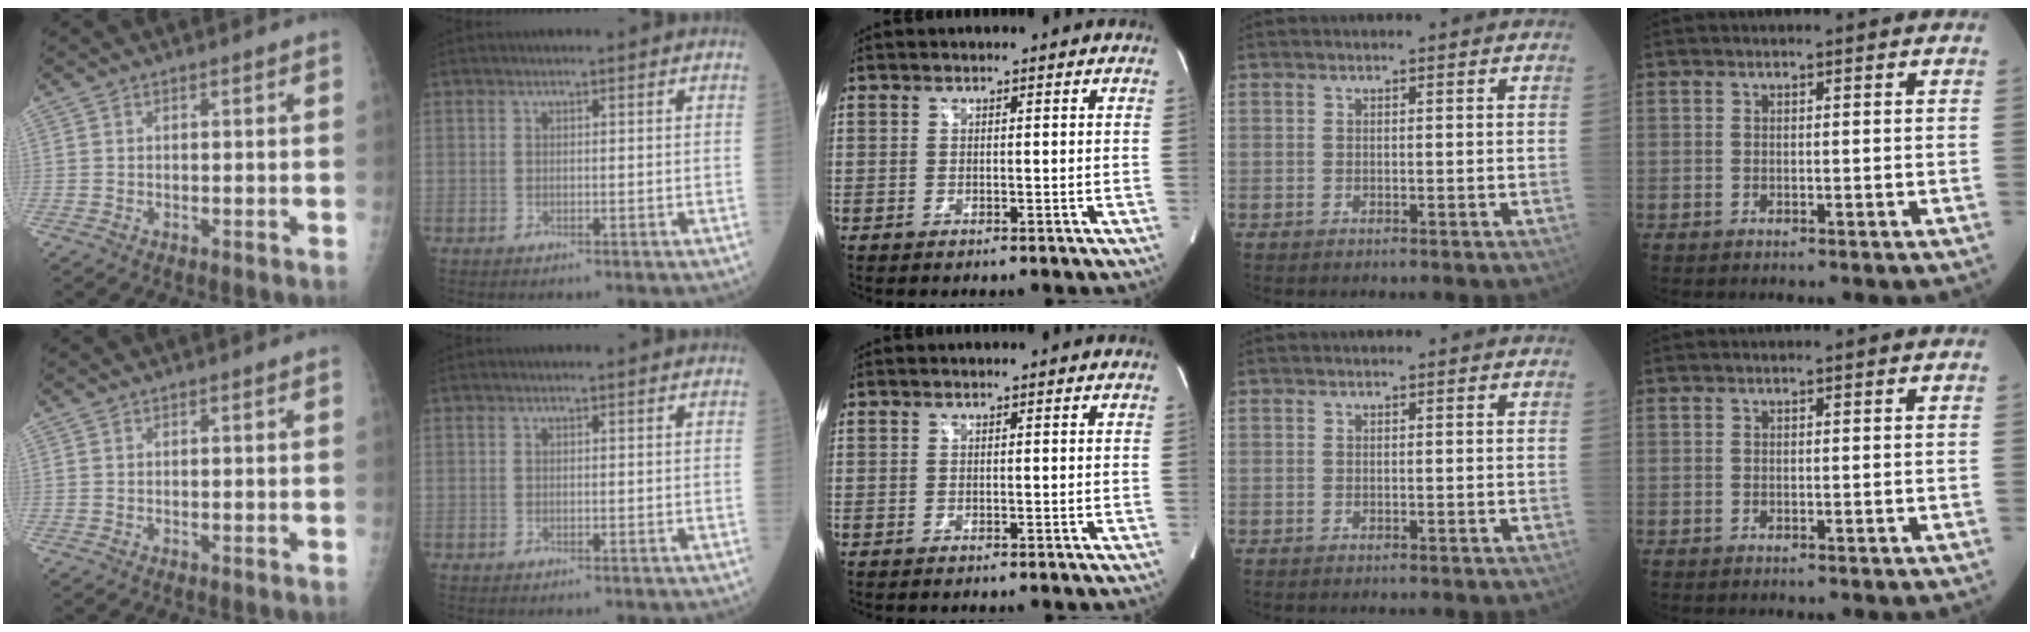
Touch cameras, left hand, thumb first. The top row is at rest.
{}